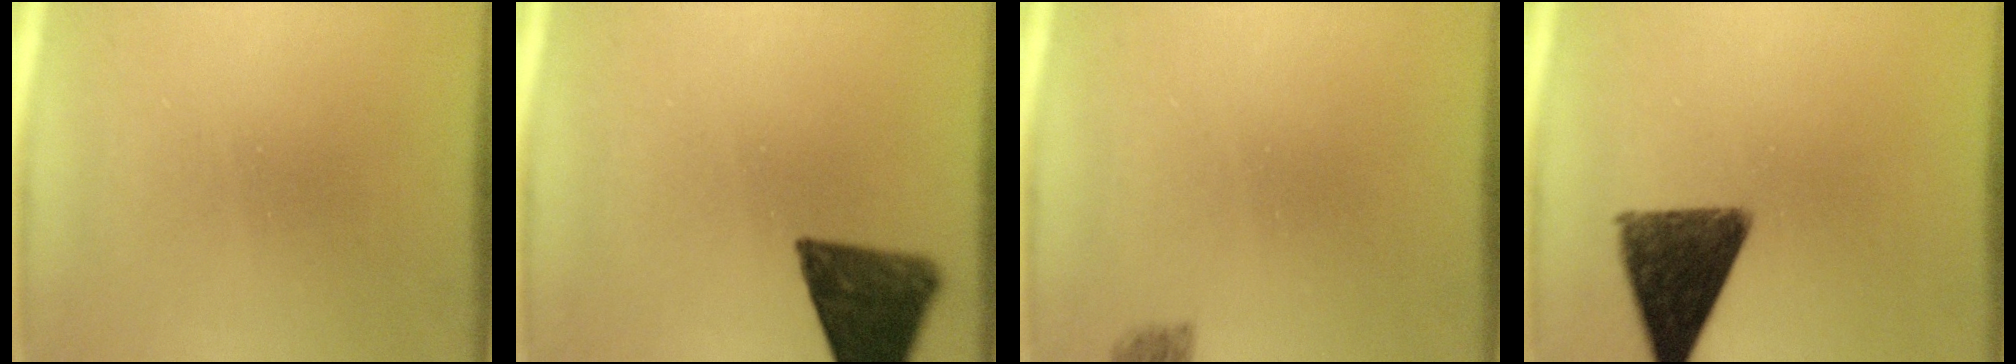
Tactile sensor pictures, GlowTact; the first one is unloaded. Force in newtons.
{"total": 11.5}
{"total": 1.8}
{"total": 11.4}